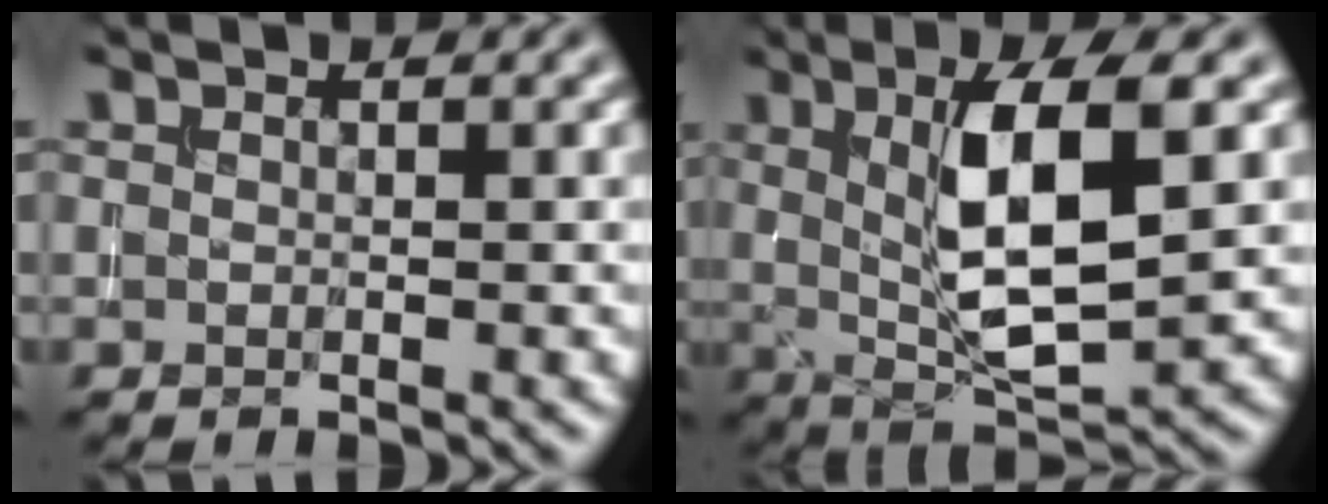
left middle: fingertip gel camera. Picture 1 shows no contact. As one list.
[{"total": 8.7, "force": [1.6, 2.7, 8.1], "torque": [-0.139, -0.003, 0.030]}]